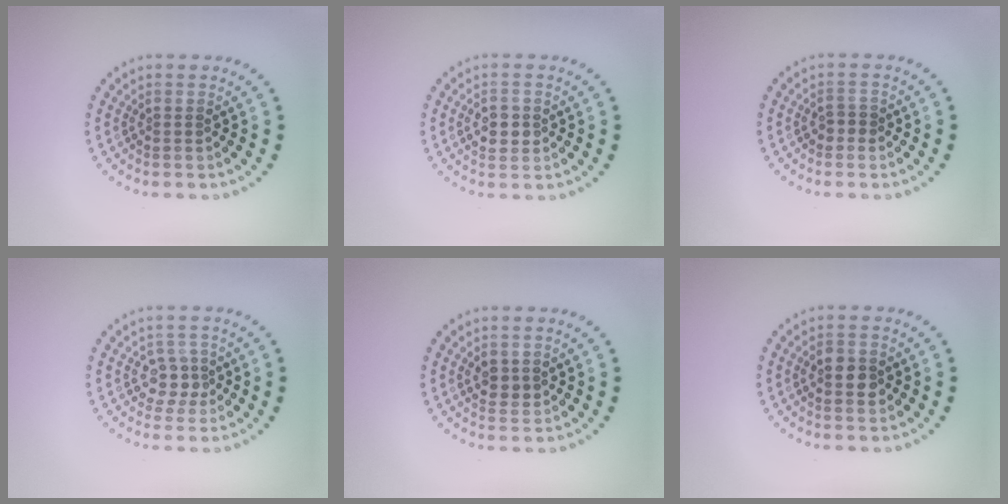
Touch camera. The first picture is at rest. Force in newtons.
{"total": 2.7, "press": 2.7, "slide": 0.1}
{"total": 1.2, "press": 1.1, "slide": 0.4}
{"total": 2.4, "press": 2.2, "slide": 1.0}
{"total": 1.9, "press": 1.8, "slide": 0.3}
{"total": 2.6, "press": 2.6, "slide": 0.1}